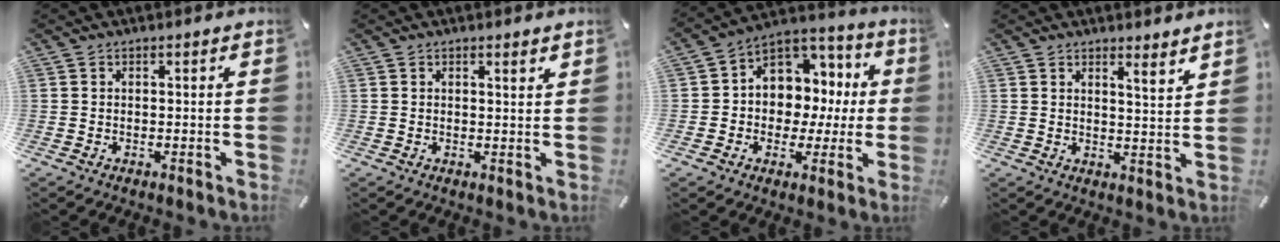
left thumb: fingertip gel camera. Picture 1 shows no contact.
{"total": 1.2, "force": [0.9, 0.2, 0.7], "torque": [-0.006, -0.004, 0.014]}
{"total": 10.0, "force": [1.2, 9.2, 3.6], "torque": [-0.056, -0.024, 0.032]}
{"total": 3.7, "force": [3.5, 0.0, 1.2], "torque": [-0.017, -0.031, 0.058]}